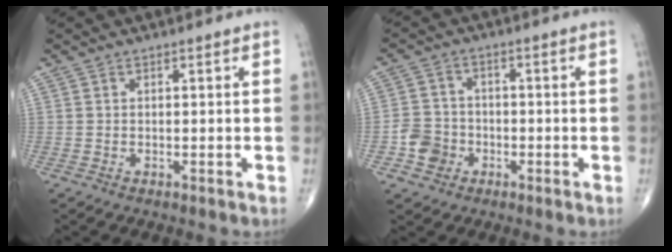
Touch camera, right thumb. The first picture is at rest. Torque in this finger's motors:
{"motor_torque": [0.57, 0.24, -0.03, -0.29, 0.00]}